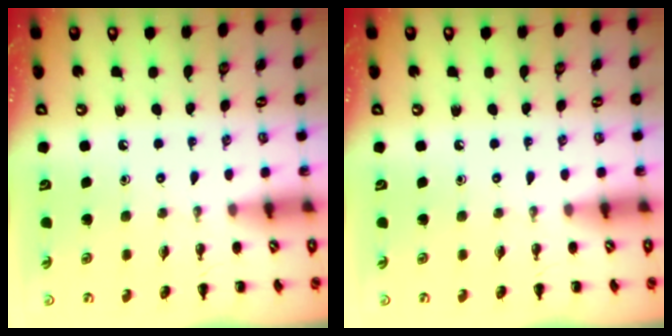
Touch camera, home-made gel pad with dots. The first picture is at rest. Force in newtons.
{"total": 0.0}